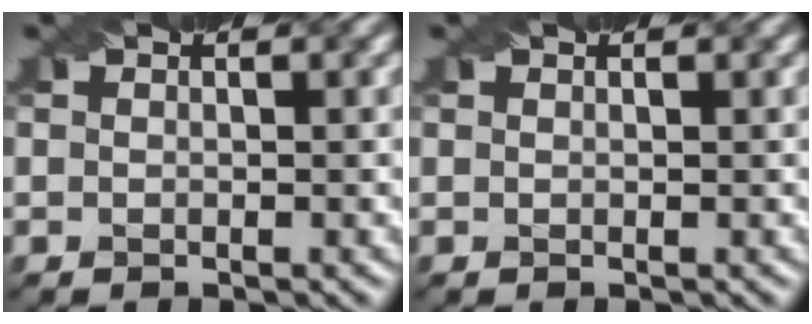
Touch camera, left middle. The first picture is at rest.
{"total": 0.6, "force": [0.5, 0.1, 0.2], "torque": [-0.005, -0.001, 0.005]}